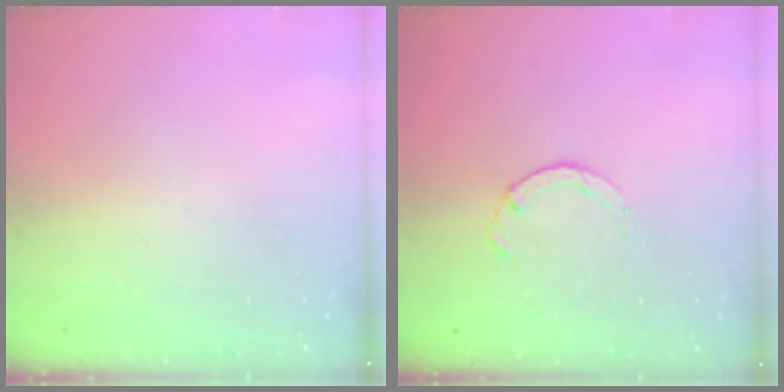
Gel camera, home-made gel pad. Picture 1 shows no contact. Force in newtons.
{"total": 2.2, "press": 2.1, "slide": 0.4}